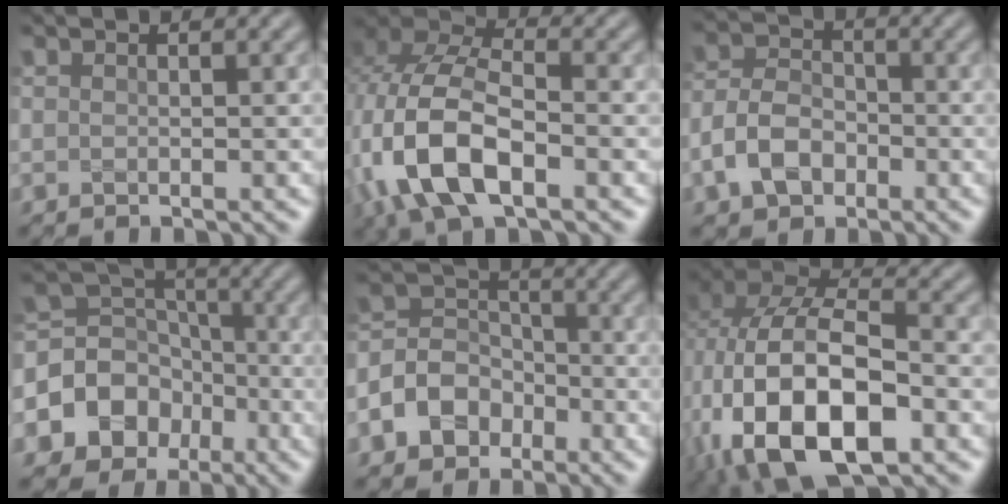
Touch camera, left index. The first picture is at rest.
{"total": 10.3, "force": [-3.2, 5.4, 8.1], "torque": [-0.183, -0.001, -0.072]}
{"total": 4.7, "force": [-2.1, 3.3, 2.6], "torque": [-0.053, 0.004, -0.048]}
{"total": 8.8, "force": [-3.1, 7.7, 3.1], "torque": [-0.060, 0.018, -0.084]}
{"total": 5.5, "force": [-2.5, 4.3, 2.3], "torque": [-0.033, 0.006, -0.061]}
{"total": 15.2, "force": [-3.6, 8.9, 11.8], "torque": [-0.230, -0.014, -0.056]}